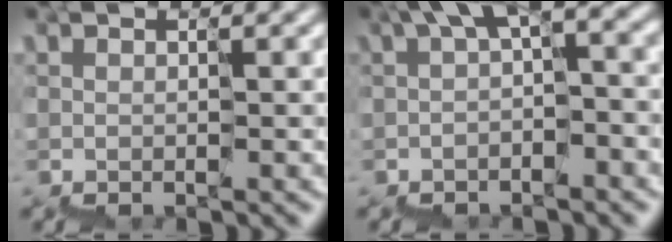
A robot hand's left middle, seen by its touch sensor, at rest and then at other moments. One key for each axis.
{"total": 4.0, "fx": 0.8, "fy": 1.5, "fz": 3.6, "tx": -0.063, "ty": 0.011, "tz": 0.006}